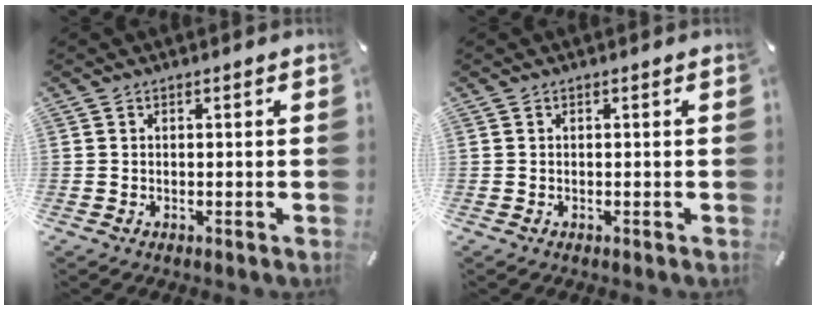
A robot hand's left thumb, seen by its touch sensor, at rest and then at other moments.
{"total": 0.0}